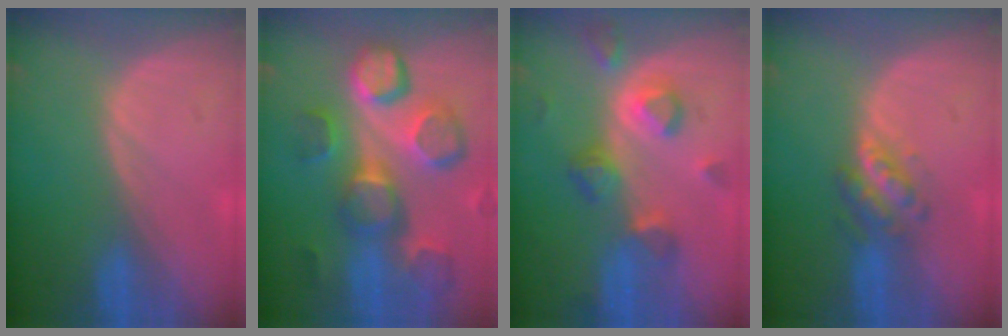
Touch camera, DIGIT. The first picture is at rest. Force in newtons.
{"total": 12.8, "press": 11.2, "slide": 6.2}
{"total": 7.2, "press": 7.1, "slide": 1.0}
{"total": 4.9, "press": 4.4, "slide": 2.1}